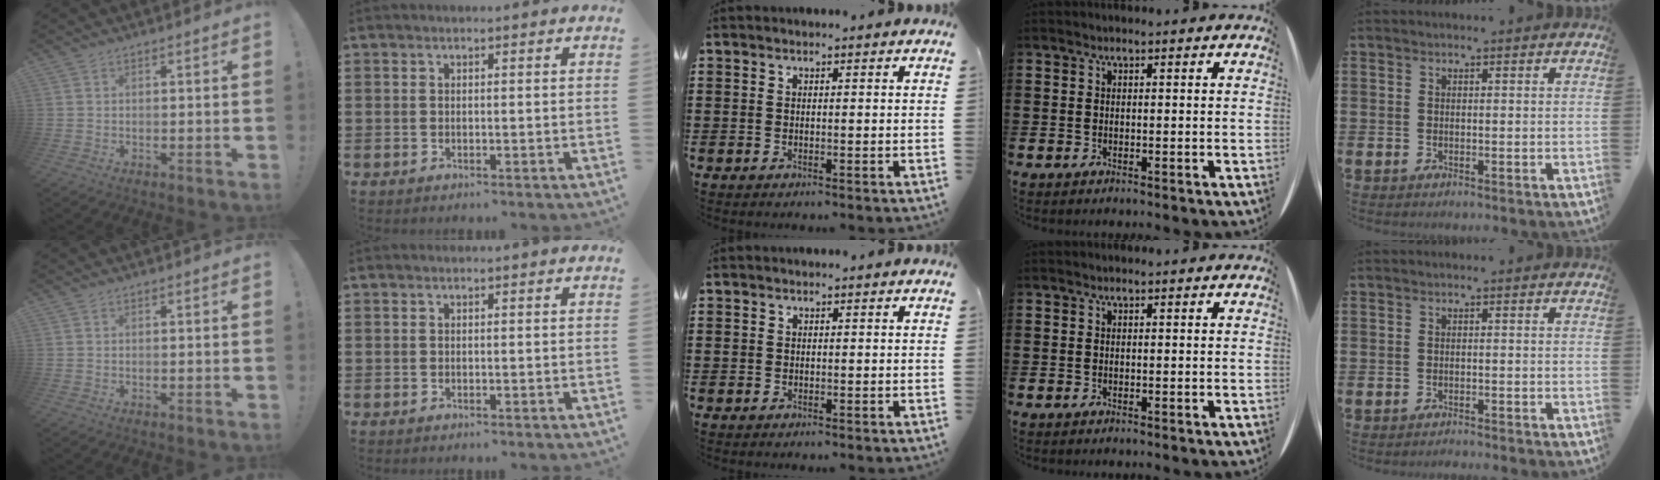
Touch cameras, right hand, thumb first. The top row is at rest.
{"middle": {"total": 0.6, "force": [0.1, 0.6, 0.1], "torque": [-0.002, 0.004, 0.000]}, "little": {"total": 0.8, "force": [-0.8, -0.1, 0.0], "torque": [0.000, 0.000, -0.018]}}